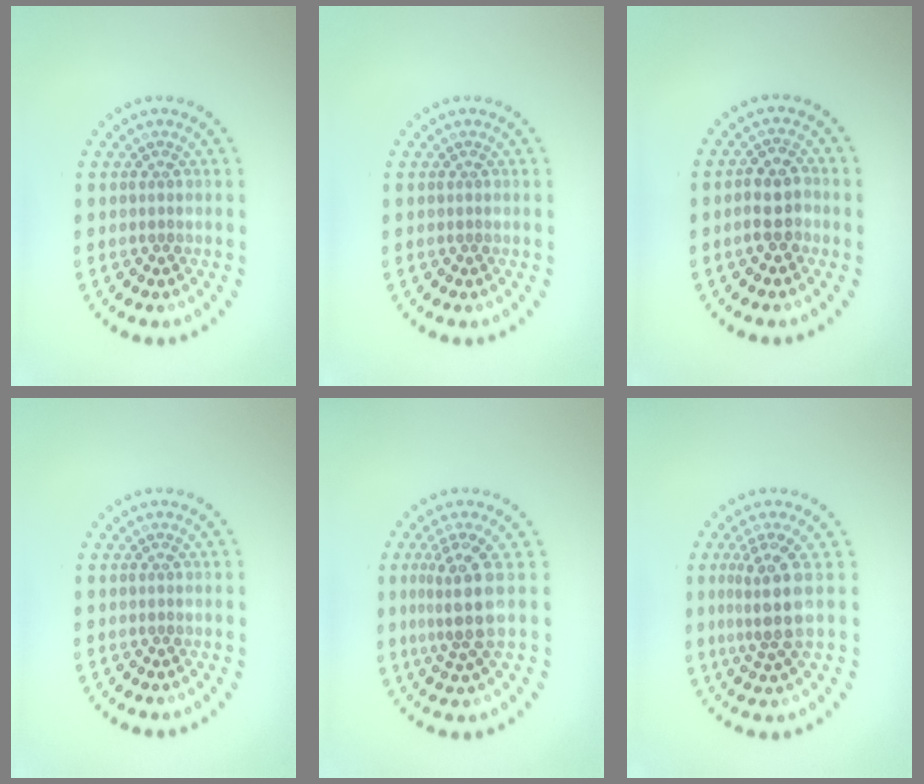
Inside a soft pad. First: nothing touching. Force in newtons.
{"total": 0.0}
{"total": 2.9, "press": 2.7, "slide": 0.9}
{"total": 0.0}
{"total": 4.1, "press": 3.2, "slide": 2.5}
{"total": 4.0, "press": 3.1, "slide": 2.5}